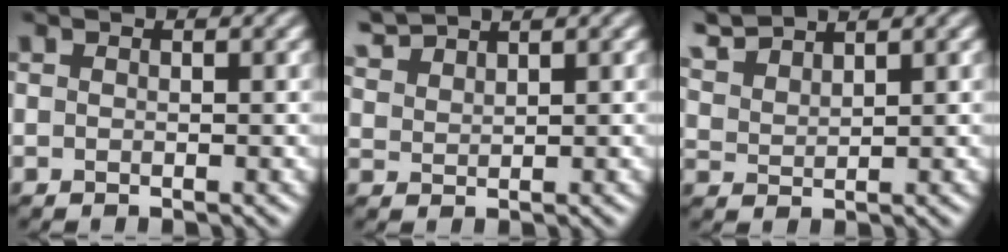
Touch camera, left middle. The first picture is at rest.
{"total": 2.5, "force": [2.4, 0.2, 0.5], "torque": [-0.012, 0.009, 0.055]}
{"total": 3.3, "force": [3.2, 0.6, 0.9], "torque": [-0.027, 0.012, 0.068]}